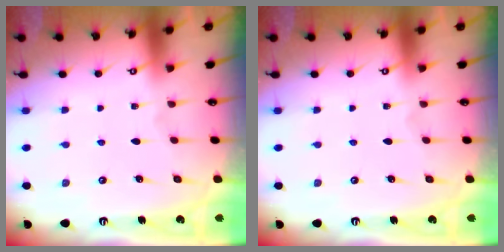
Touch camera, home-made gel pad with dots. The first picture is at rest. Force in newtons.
{"total": 0.0}